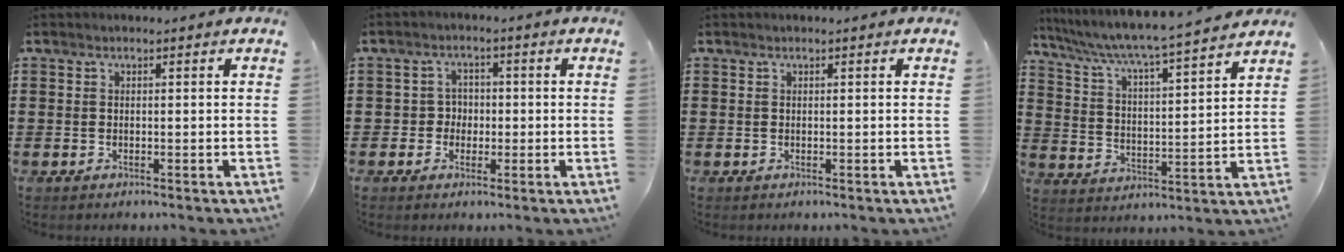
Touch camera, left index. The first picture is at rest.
{"total": 2.9, "force": [-0.6, 2.6, 1.0], "torque": [-0.030, 0.007, -0.018]}
{"total": 0.0}
{"total": 5.1, "force": [4.6, -0.5, 2.1], "torque": [-0.065, -0.040, 0.068]}